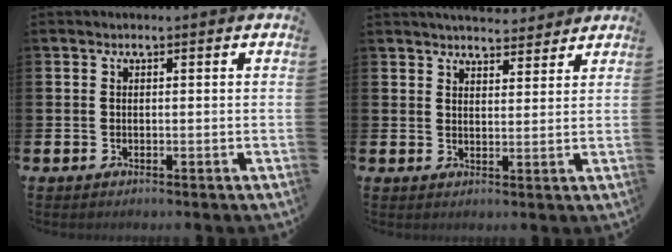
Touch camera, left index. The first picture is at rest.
{"total": 4.6, "force": [4.5, 0.8, 0.2], "torque": [-0.004, -0.022, 0.082]}